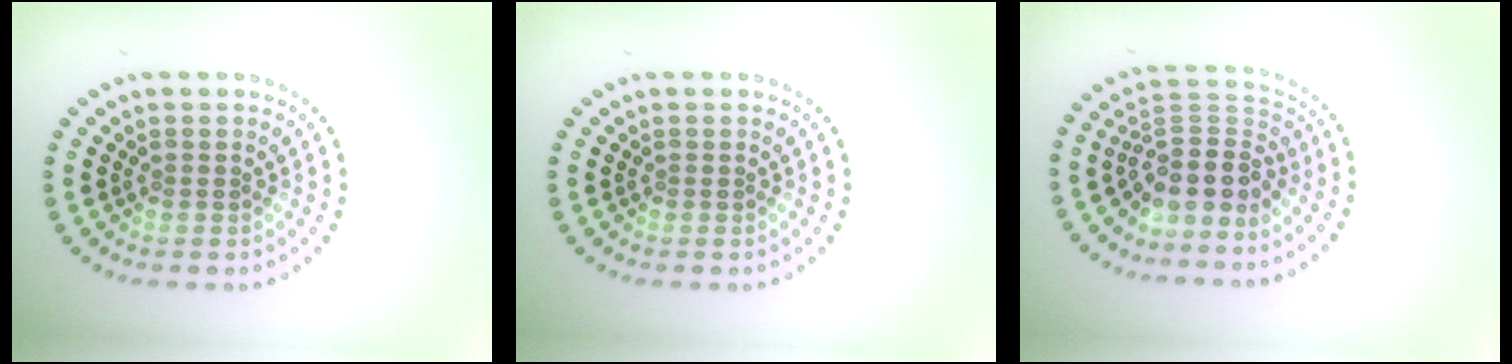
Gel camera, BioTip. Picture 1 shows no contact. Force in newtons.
{"total": 0.0}
{"total": 4.3, "press": 3.4, "slide": 2.6}